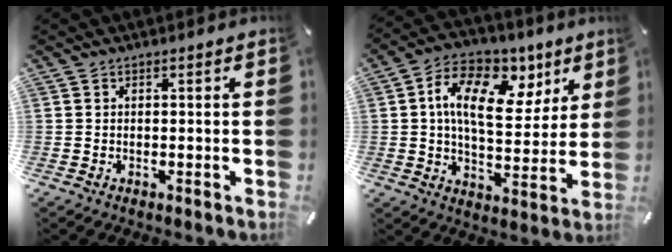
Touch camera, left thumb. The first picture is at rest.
{"total": 16.2, "force": [6.5, 9.7, 11.3], "torque": [-0.182, -0.020, 0.114]}